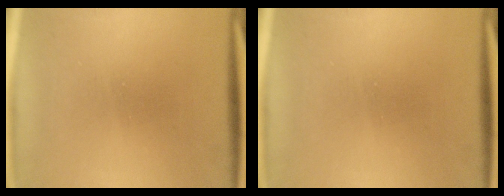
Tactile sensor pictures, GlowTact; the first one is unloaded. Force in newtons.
{"total": 0.0}